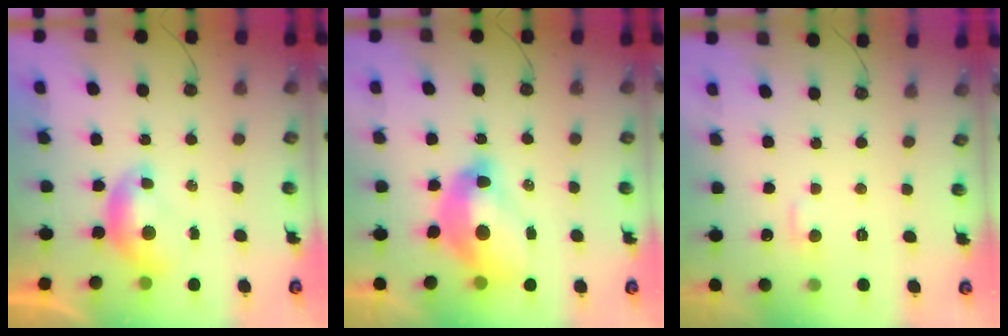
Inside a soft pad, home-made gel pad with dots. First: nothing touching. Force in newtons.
{"total": 9.3, "press": 9.2, "slide": 1.2}
{"total": 2.5, "press": 2.5, "slide": 0.5}